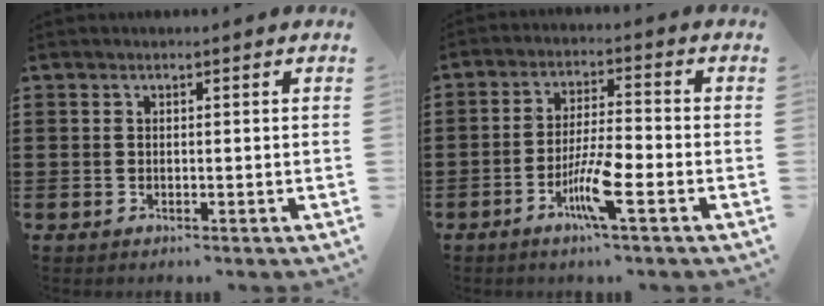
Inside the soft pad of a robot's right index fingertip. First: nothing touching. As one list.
[{"total": 7.3, "force": [-3.3, 0.9, 6.4], "torque": [-0.130, -0.010, -0.063]}]